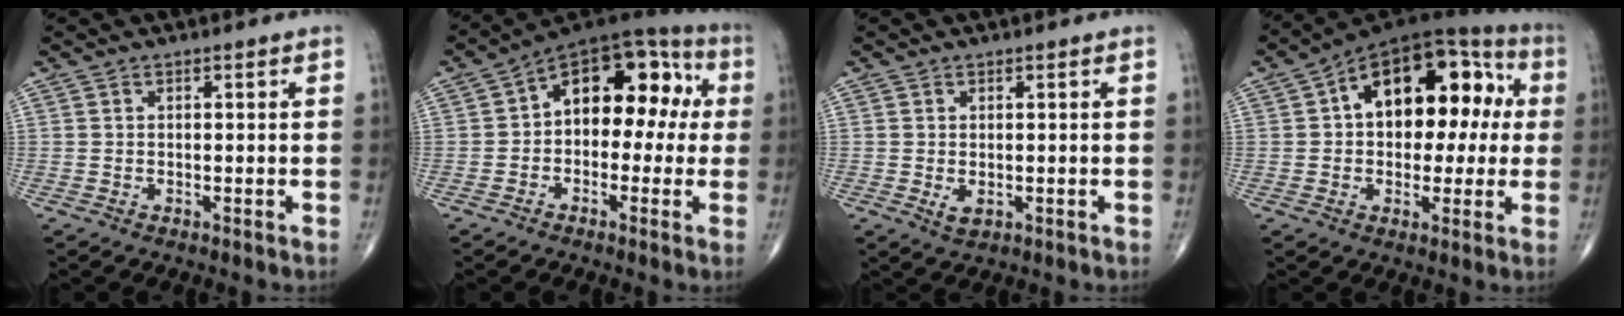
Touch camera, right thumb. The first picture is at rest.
{"total": 15.8, "force": [1.4, 9.9, 12.2], "torque": [-0.123, 0.052, 0.004]}
{"total": 2.0, "force": [-0.3, 1.2, 1.6], "torque": [-0.024, -0.004, 0.001]}
{"total": 20.5, "force": [3.1, 12.1, 16.3], "torque": [-0.193, 0.043, 0.035]}